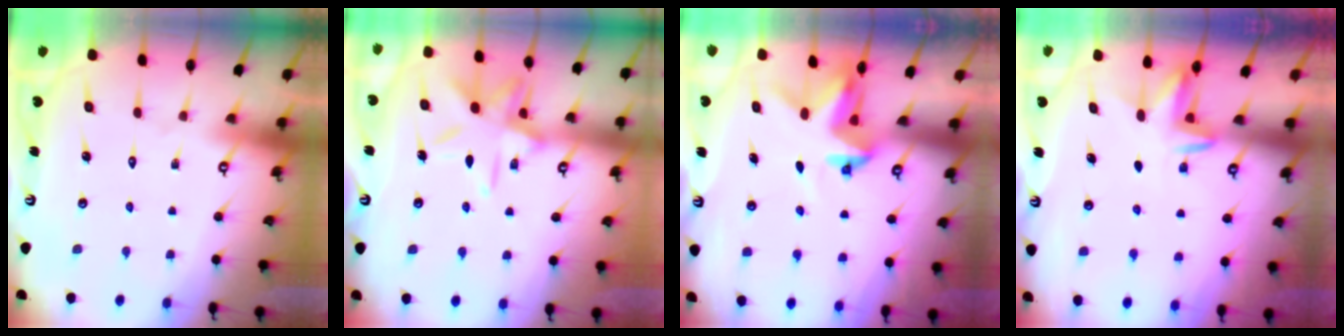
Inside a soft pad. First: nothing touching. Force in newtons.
{"total": 12.2, "press": 12.2, "slide": 0.9}
{"total": 3.4, "press": 3.4, "slide": 0.1}
{"total": 2.6, "press": 2.6, "slide": 0.4}